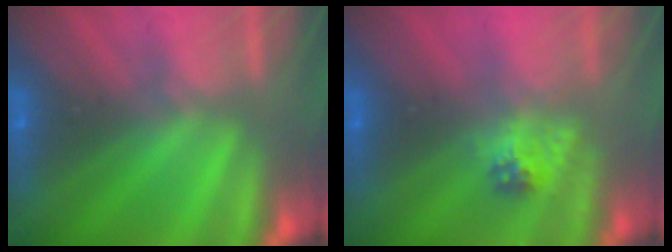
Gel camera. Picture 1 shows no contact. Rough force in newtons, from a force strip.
{"total": 2.3}